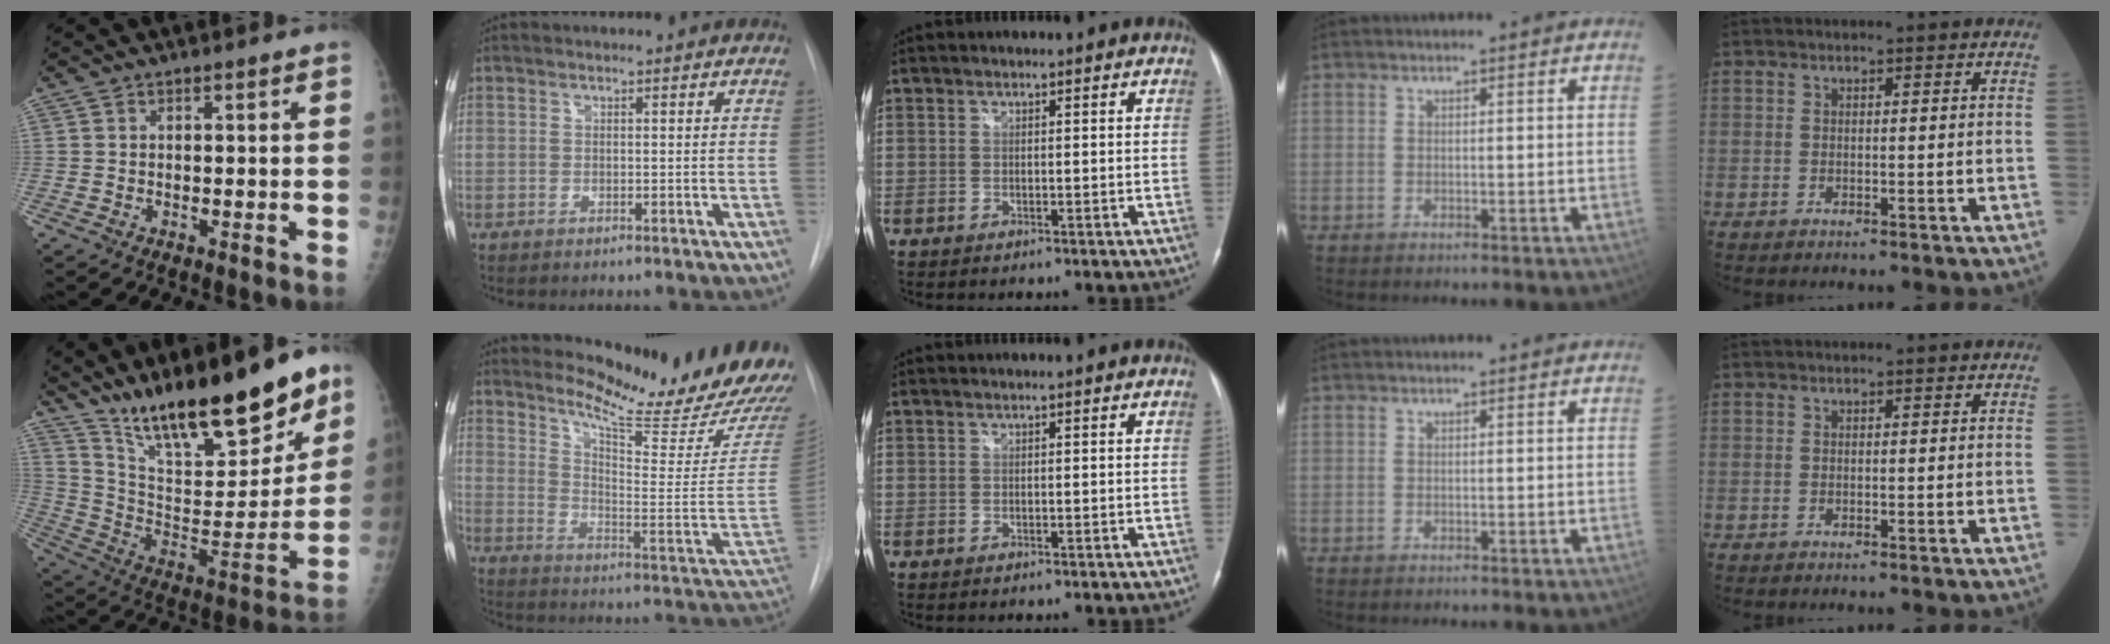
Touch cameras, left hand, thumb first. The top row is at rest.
{"thumb": {"total": 26.5, "force": [19.1, 7.7, 16.6], "torque": [-0.225, -0.082, 0.322]}, "index": {"total": 20.6, "force": [19.1, 1.2, 7.6], "torque": [-0.123, -0.119, 0.249]}}